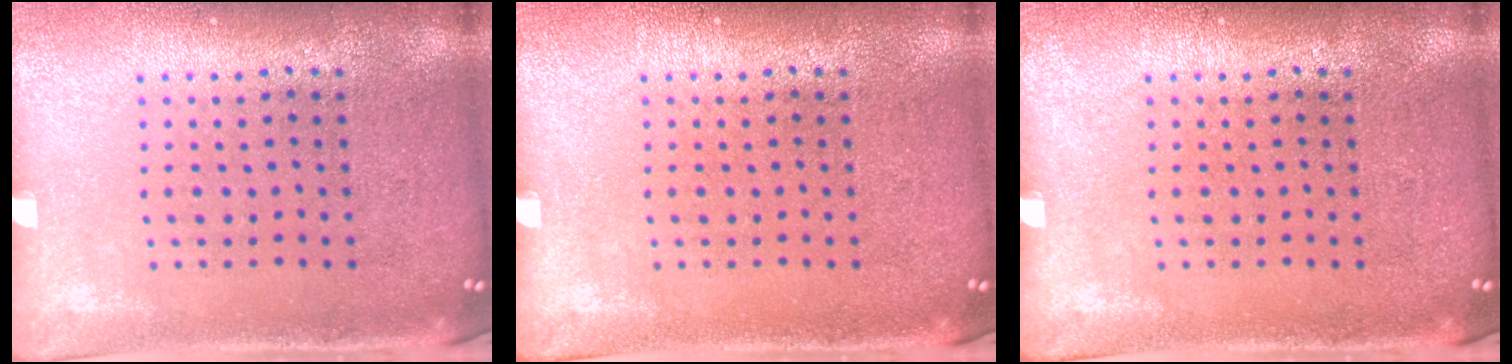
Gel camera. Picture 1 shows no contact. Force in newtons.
{"total": 0.0}
{"total": 0.0}